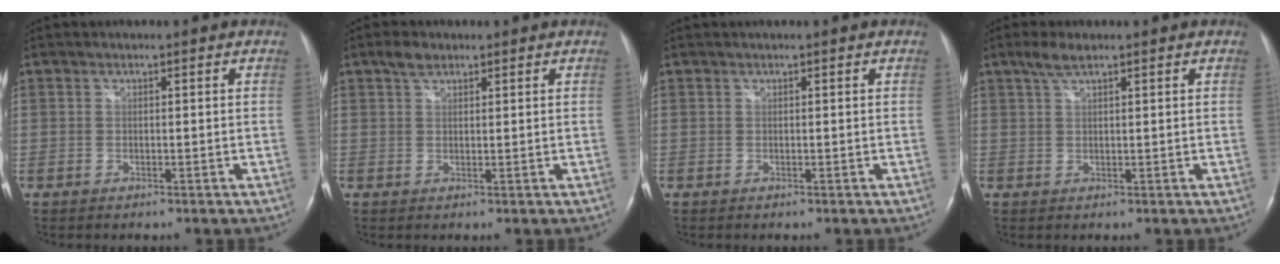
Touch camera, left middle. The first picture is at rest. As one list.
[{"total": 2.5, "force": [1.8, 1.2, 1.2], "torque": [-0.028, 0.008, 0.034]}, {"total": 0.5, "force": [0.4, -0.3, 0.3], "torque": [-0.007, 0.014, 0.010]}, {"total": 2.9, "force": [2.1, 0.5, 1.9], "torque": [-0.045, 0.007, 0.044]}]